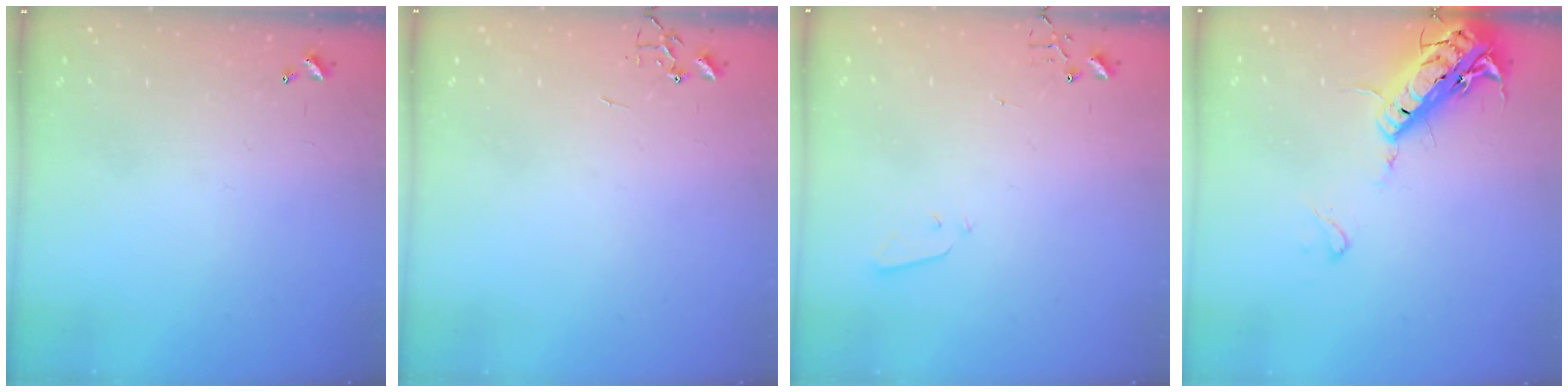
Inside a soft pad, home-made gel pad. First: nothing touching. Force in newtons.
{"total": 0.0}
{"total": 2.1, "press": 2.1, "slide": 0.3}
{"total": 17.5, "press": 17.2, "slide": 3.6}